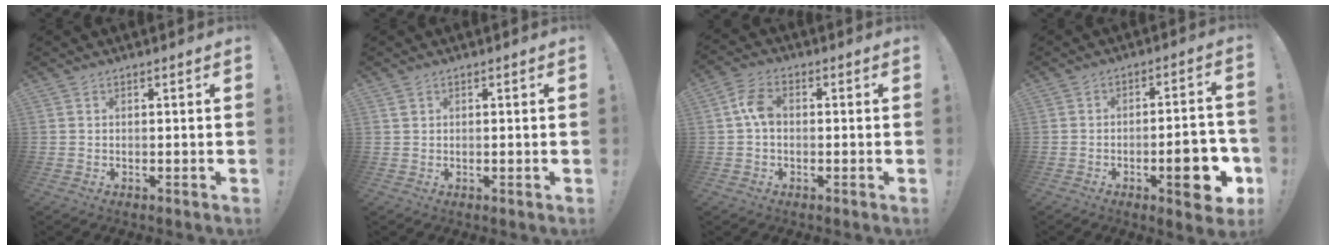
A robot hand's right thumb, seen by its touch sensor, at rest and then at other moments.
{"total": 0.9, "force": [0.5, 0.5, 0.5], "torque": [-0.010, 0.003, 0.009]}
{"total": 5.8, "force": [0.0, 3.7, 4.5], "torque": [-0.083, 0.015, 0.003]}
{"total": 12.6, "force": [-5.0, 3.6, 11.0], "torque": [-0.135, 0.013, -0.071]}